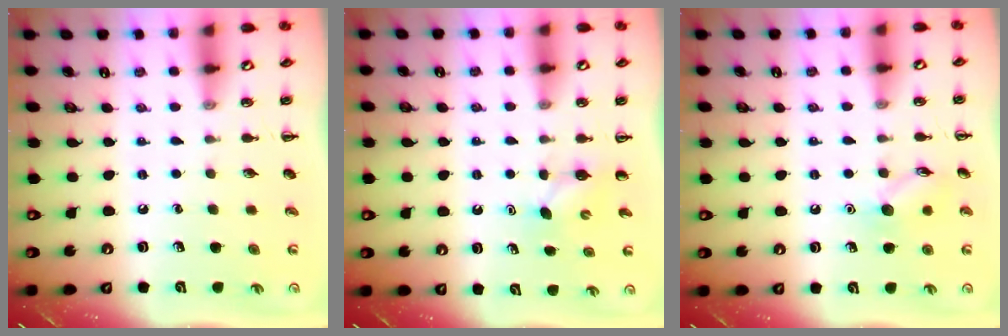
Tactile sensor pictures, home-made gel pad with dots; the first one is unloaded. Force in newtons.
{"total": 3.8, "press": 3.7, "slide": 0.8}
{"total": 8.0, "press": 7.9, "slide": 1.1}